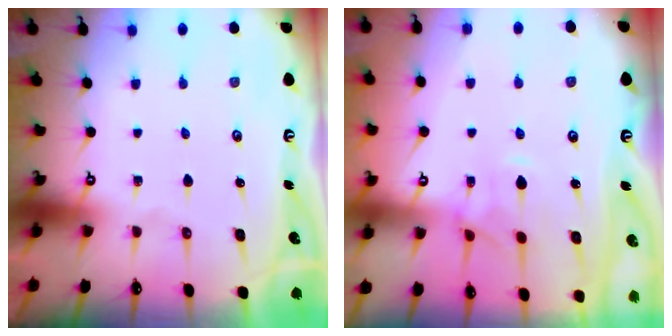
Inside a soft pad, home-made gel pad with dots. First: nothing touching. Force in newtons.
{"total": 1.2, "press": 0.7, "slide": 1.0}